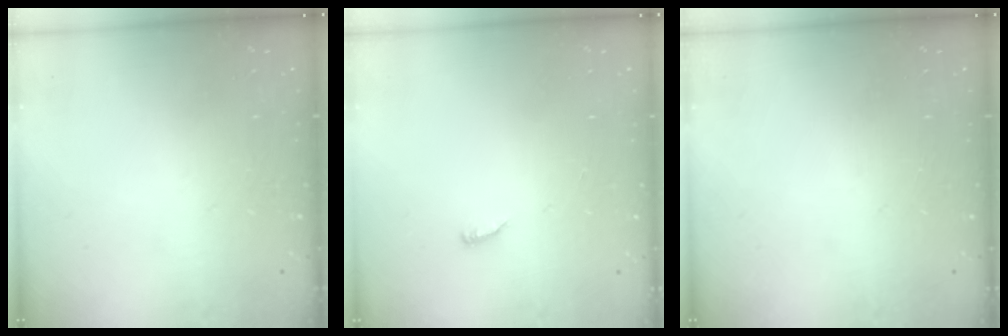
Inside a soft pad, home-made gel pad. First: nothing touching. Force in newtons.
{"total": 4.3, "press": 4.2, "slide": 0.6}
{"total": 0.0}